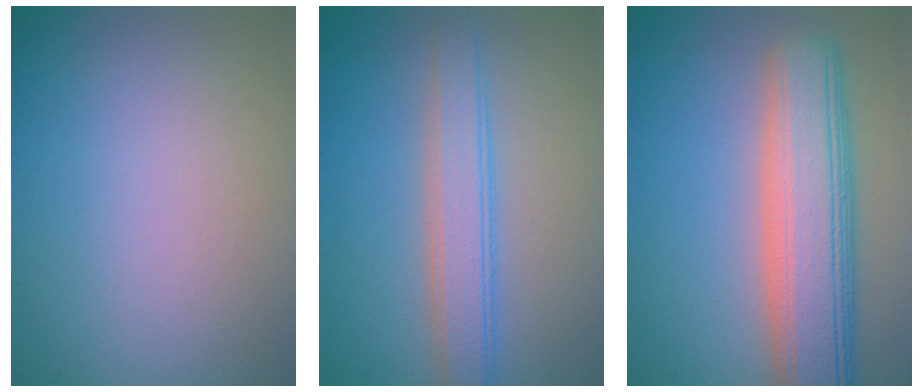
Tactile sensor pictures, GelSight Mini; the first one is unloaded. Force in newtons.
{"total": 4.0, "press": 4.0, "slide": 0.1}
{"total": 9.2, "press": 9.1, "slide": 0.7}